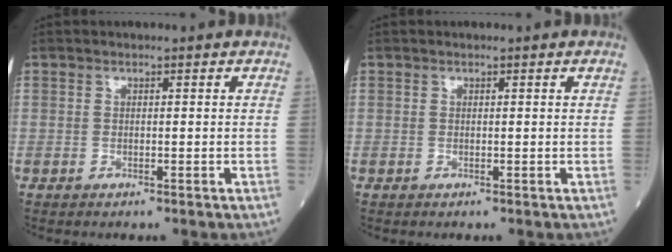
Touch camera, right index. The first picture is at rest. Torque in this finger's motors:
{"motor_torque": [0.17, 0.00, 0.10, 0.01]}